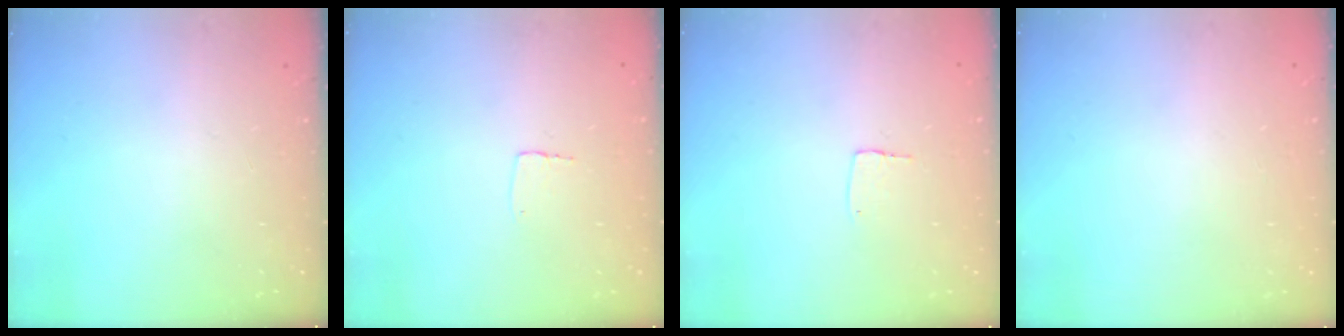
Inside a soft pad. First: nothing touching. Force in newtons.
{"total": 2.7, "press": 2.7, "slide": 0.1}
{"total": 3.8, "press": 3.8, "slide": 0.1}
{"total": 0.0}